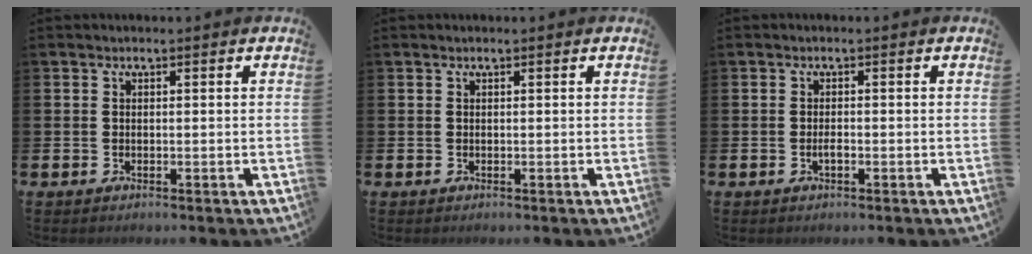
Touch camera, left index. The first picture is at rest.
{"total": 0.0}
{"total": 1.0, "force": [-0.3, 0.3, 0.9], "torque": [-0.021, 0.000, -0.005]}